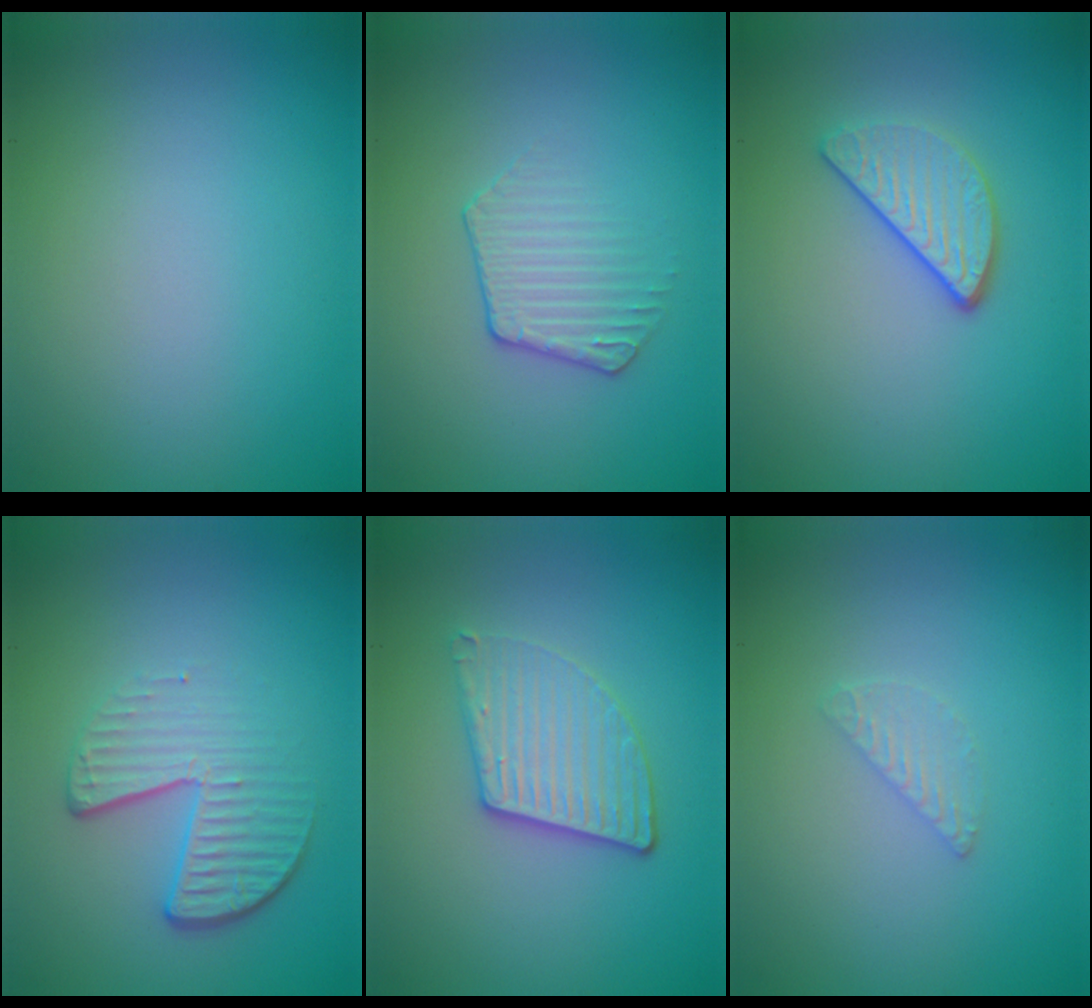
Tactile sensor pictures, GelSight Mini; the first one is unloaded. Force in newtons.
{"total": 2.1, "press": 1.5, "slide": 1.4}
{"total": 3.0, "press": 2.5, "slide": 1.6}
{"total": 4.3, "press": 2.9, "slide": 3.2}
{"total": 3.6, "press": 3.1, "slide": 1.8}
{"total": 1.1, "press": 1.1, "slide": 0.1}